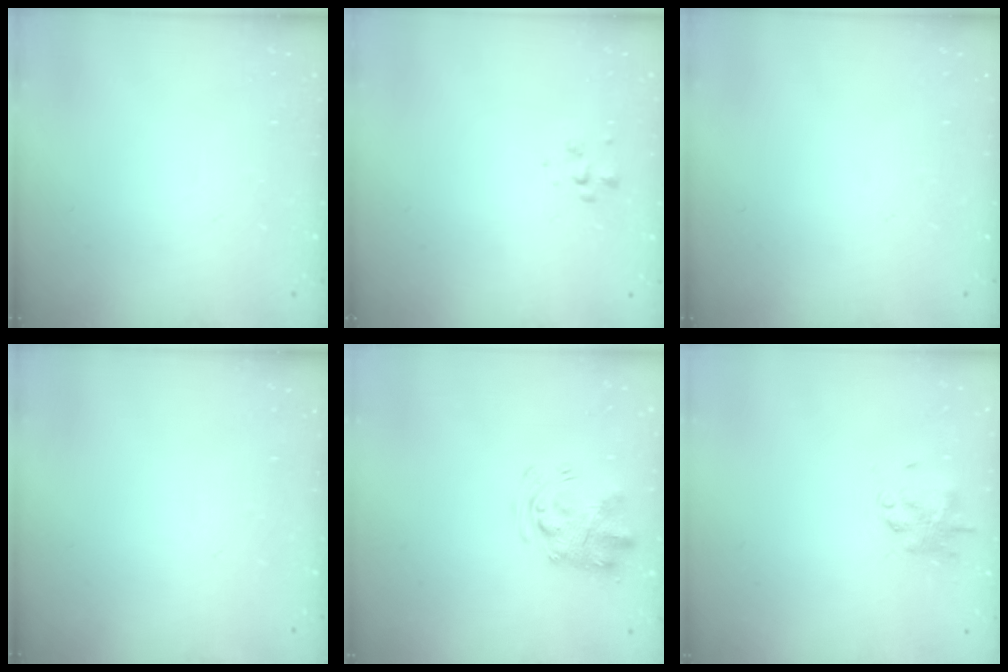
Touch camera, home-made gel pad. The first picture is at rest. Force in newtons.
{"total": 1.4, "press": 1.3, "slide": 0.4}
{"total": 0.0}
{"total": 0.0}
{"total": 3.1, "press": 3.0, "slide": 0.6}
{"total": 1.8, "press": 1.7, "slide": 0.4}